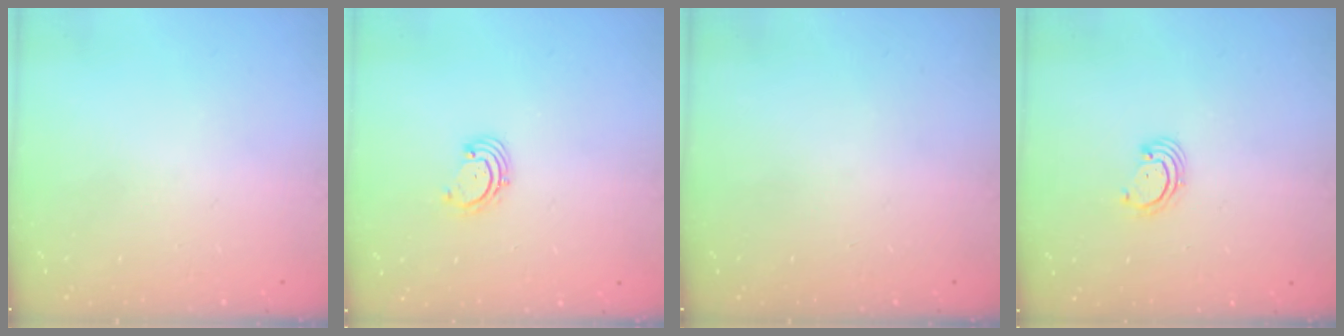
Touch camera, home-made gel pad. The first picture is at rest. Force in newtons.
{"total": 1.6, "press": 1.6, "slide": 0.2}
{"total": 0.0}
{"total": 2.5, "press": 2.5, "slide": 0.3}